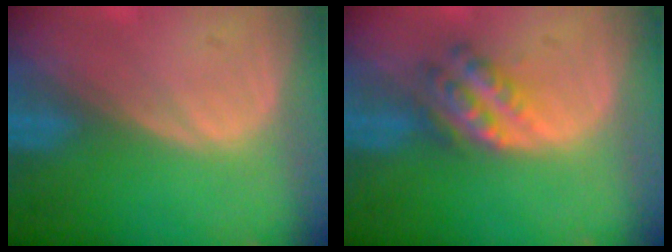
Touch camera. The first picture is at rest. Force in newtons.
{"total": 5.5, "press": 5.0, "slide": 2.4}